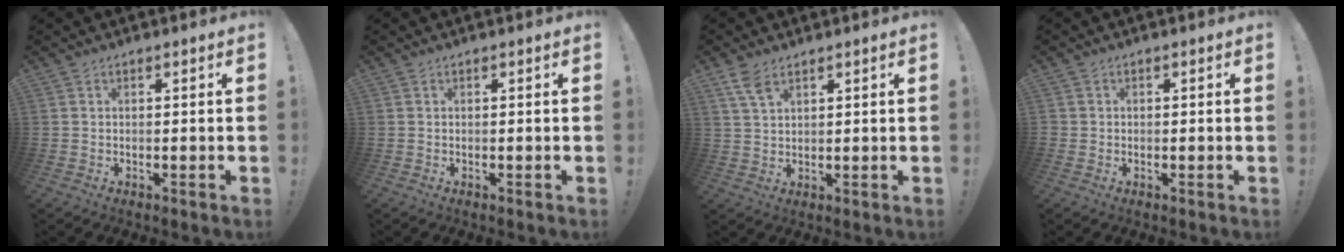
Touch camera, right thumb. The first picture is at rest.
{"total": 0.0}
{"total": 5.7, "force": [3.7, 2.6, 3.6], "torque": [-0.066, -0.013, 0.069]}
{"total": 1.1, "force": [-0.1, 1.1, 0.1], "torque": [-0.009, 0.006, -0.001]}